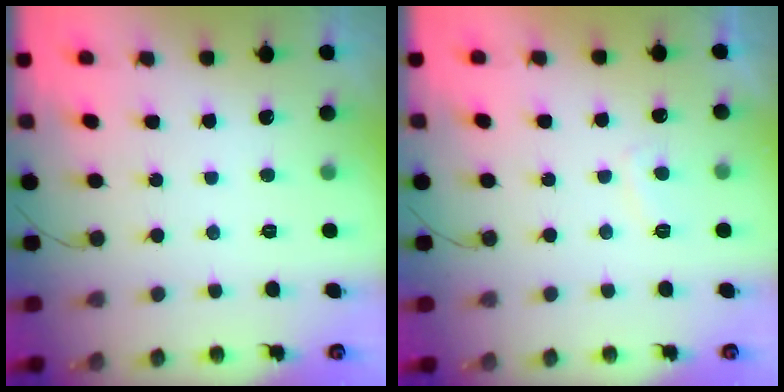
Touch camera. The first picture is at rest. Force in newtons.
{"total": 2.6, "press": 2.4, "slide": 0.8}